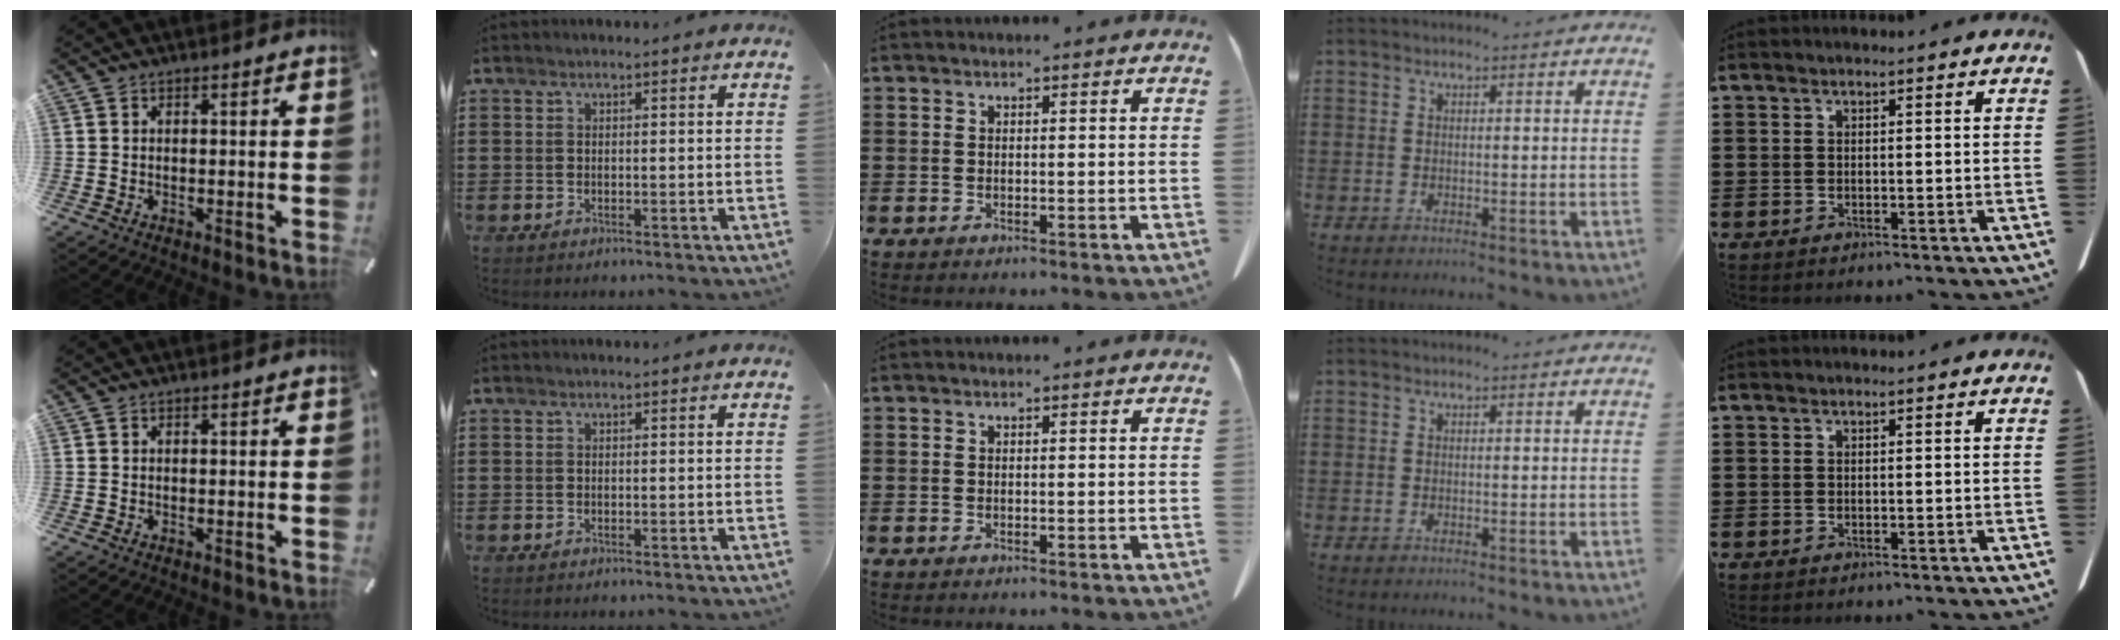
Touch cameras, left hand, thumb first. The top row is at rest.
{}